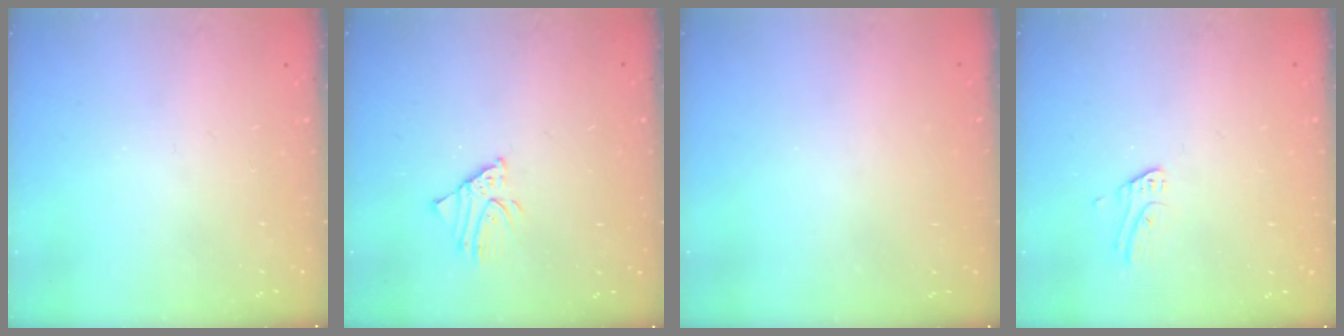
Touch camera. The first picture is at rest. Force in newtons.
{"total": 2.5, "press": 2.5, "slide": 0.2}
{"total": 0.5, "press": 0.5, "slide": 0.1}
{"total": 2.8, "press": 2.8, "slide": 0.2}